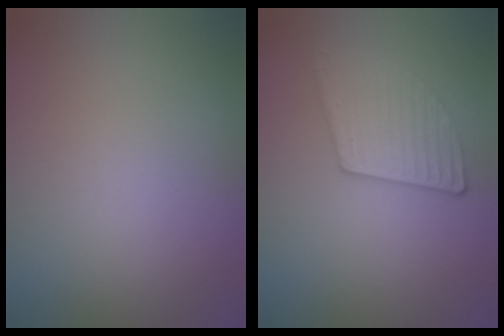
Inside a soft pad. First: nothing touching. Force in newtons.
{"total": 2.9, "press": 2.9, "slide": 0.6}